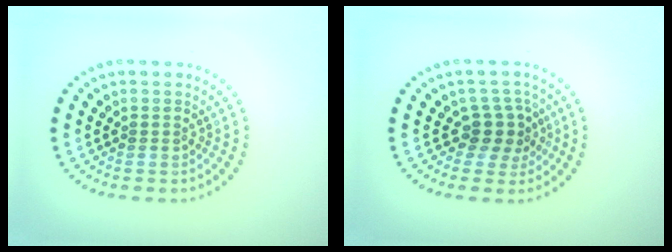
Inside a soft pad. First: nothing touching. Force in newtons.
{"total": 2.6, "press": 2.0, "slide": 1.6}